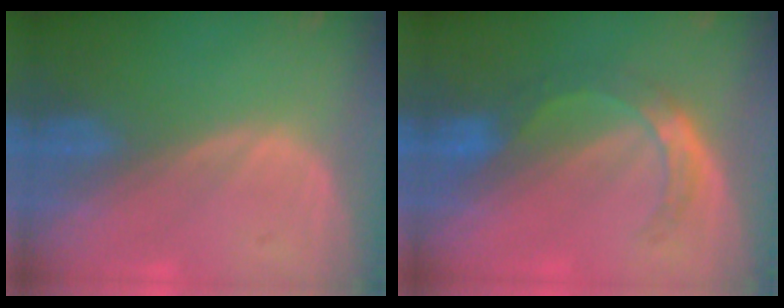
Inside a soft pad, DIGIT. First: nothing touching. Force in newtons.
{"total": 5.5, "press": 4.9, "slide": 2.3}